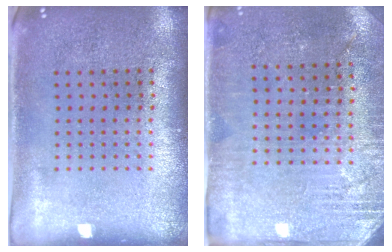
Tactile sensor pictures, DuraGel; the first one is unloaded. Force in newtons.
{"total": 2.8, "press": 2.7, "slide": 0.8}